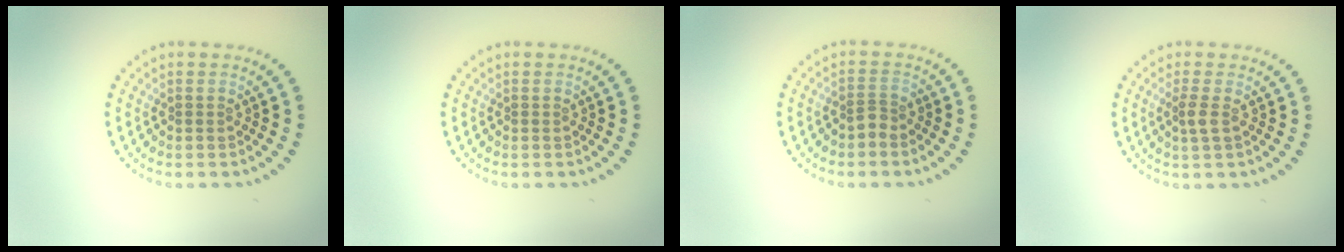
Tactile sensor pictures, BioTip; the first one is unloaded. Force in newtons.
{"total": 0.0}
{"total": 1.1, "press": 0.7, "slide": 0.8}
{"total": 1.4, "press": 1.1, "slide": 0.8}